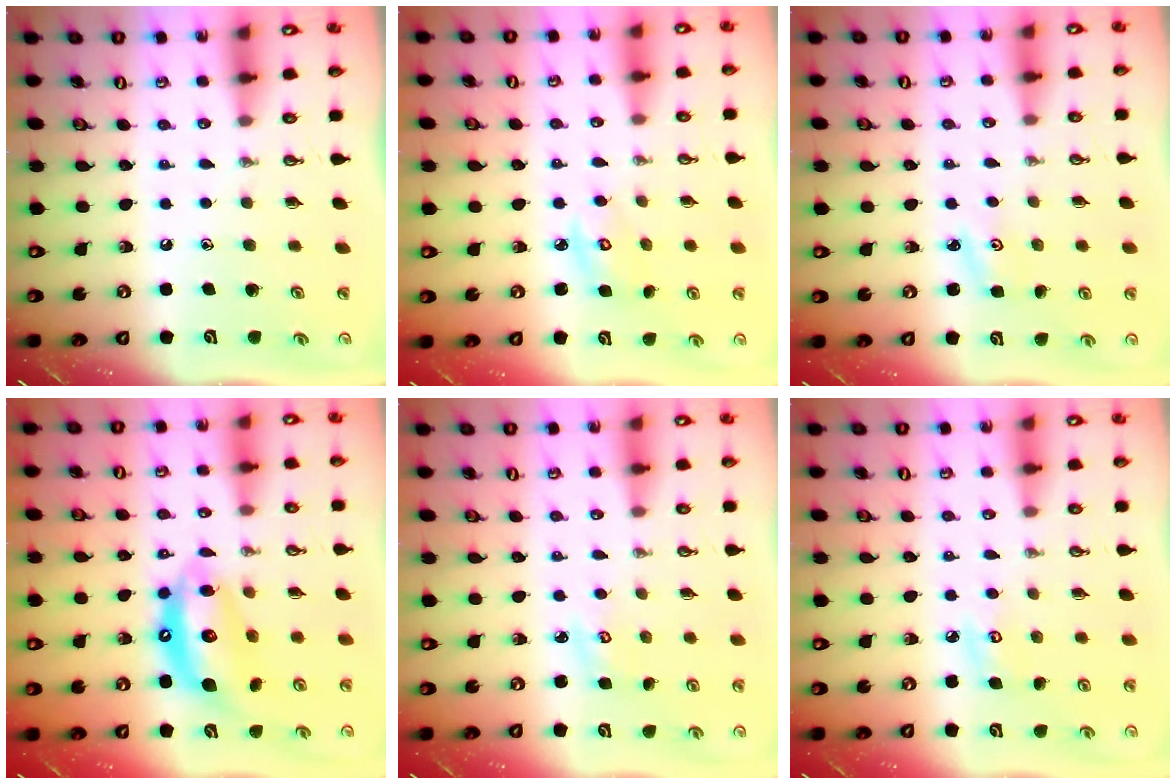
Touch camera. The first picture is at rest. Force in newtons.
{"total": 3.7, "press": 3.7, "slide": 0.2}
{"total": 2.7, "press": 2.6, "slide": 0.4}
{"total": 12.7, "press": 12.7, "slide": 1.1}
{"total": 2.7, "press": 2.7, "slide": 0.3}
{"total": 6.3, "press": 6.3, "slide": 0.4}